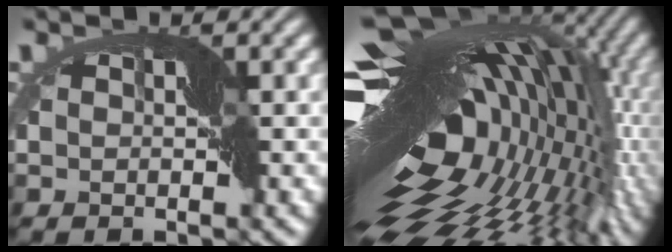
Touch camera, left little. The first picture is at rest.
{"total": 19.3, "force": [-0.9, 11.1, 15.7], "torque": [-0.241, -0.020, -0.022]}